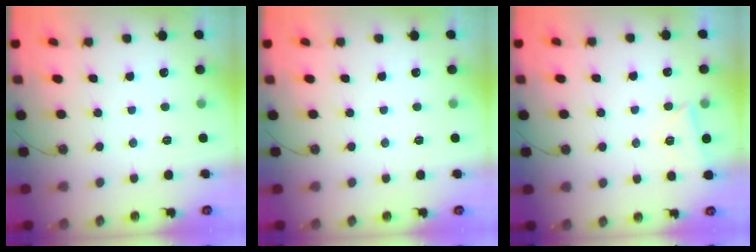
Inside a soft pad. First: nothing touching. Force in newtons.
{"total": 0.0}
{"total": 4.0, "press": 4.0, "slide": 0.5}